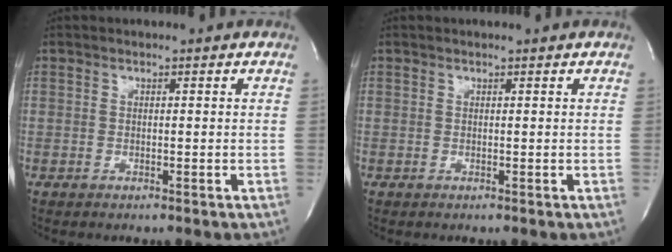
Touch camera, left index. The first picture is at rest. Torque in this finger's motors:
{"motor_torque": [0.14, -0.10, -0.01, 0.02]}